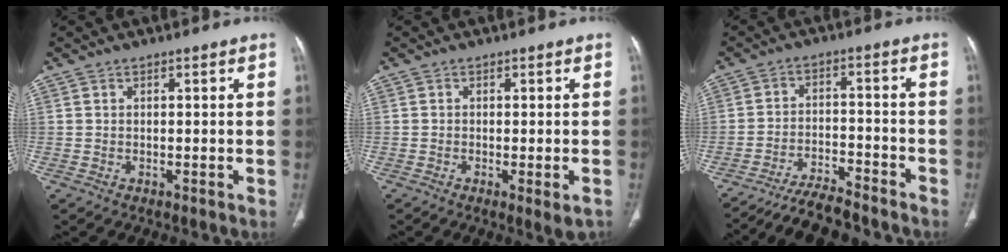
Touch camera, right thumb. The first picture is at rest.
{"total": 2.7, "force": [-1.2, 0.6, 2.4], "torque": [-0.035, -0.008, -0.014]}
{"total": 9.5, "force": [-8.9, 1.7, 2.7], "torque": [-0.046, 0.051, -0.147]}